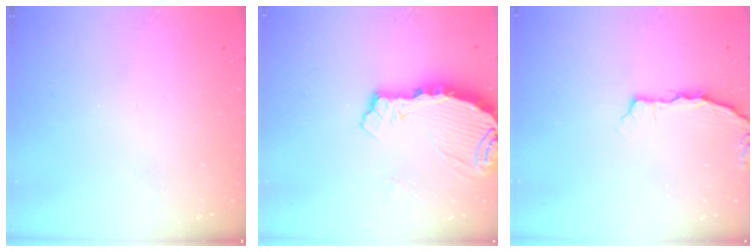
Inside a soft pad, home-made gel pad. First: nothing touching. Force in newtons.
{"total": 6.7, "press": 6.7, "slide": 0.7}
{"total": 2.8, "press": 2.8, "slide": 0.4}